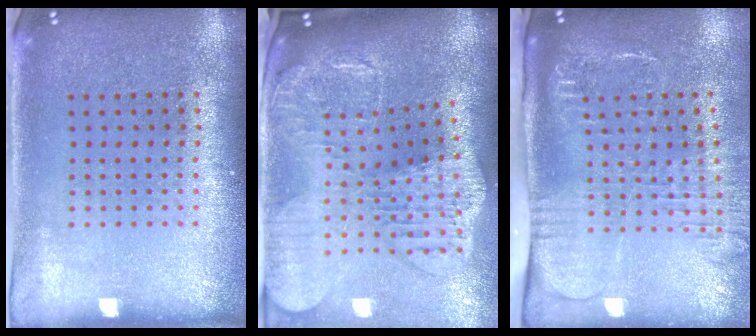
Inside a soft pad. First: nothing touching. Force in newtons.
{"total": 3.4, "press": 2.7, "slide": 2.0}
{"total": 2.7, "press": 2.1, "slide": 1.7}